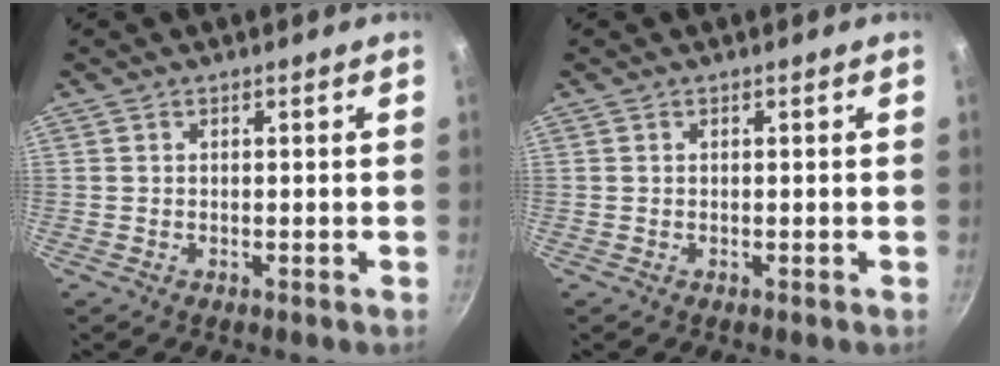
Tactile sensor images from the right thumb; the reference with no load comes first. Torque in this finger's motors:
{"motor_torque": [-0.03, 0.03, -0.09, -0.09, 0.00]}